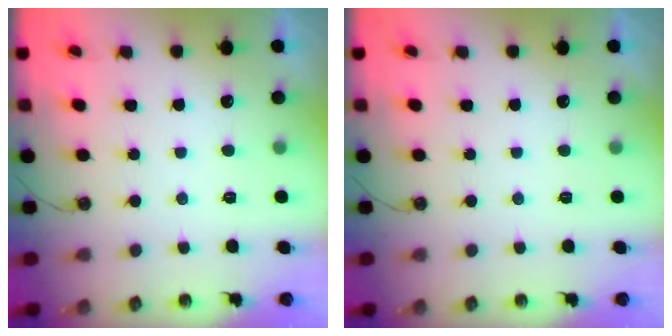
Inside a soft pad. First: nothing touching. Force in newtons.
{"total": 0.0}